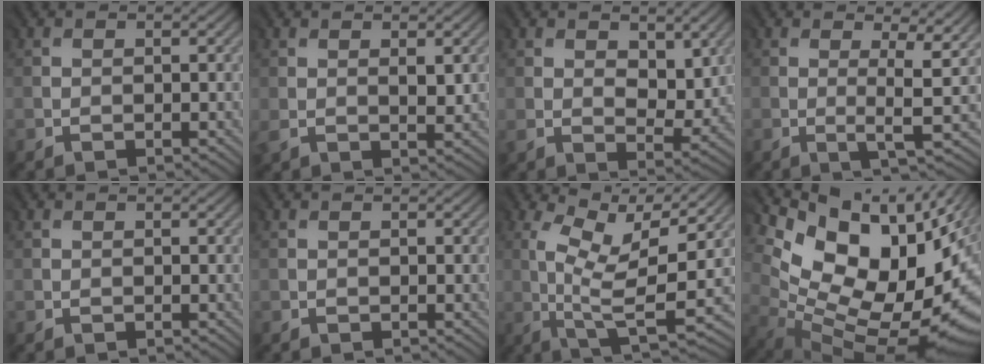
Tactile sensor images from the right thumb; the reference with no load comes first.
{"total": 2.9, "force": [1.0, 1.3, 2.3], "torque": [-0.053, -0.004, 0.022]}
{"total": 6.4, "force": [2.4, 3.9, 4.4], "torque": [-0.083, -0.011, 0.044]}
{"total": 4.2, "force": [0.6, 0.4, 4.2], "torque": [-0.071, -0.002, 0.011]}
{"total": 0.0}
{"total": 0.0}
{"total": 9.3, "force": [2.5, 2.2, 8.7], "torque": [-0.163, 0.004, 0.055]}
{"total": 15.7, "force": [3.4, 9.6, 12.0], "torque": [-0.143, -0.026, 0.108]}